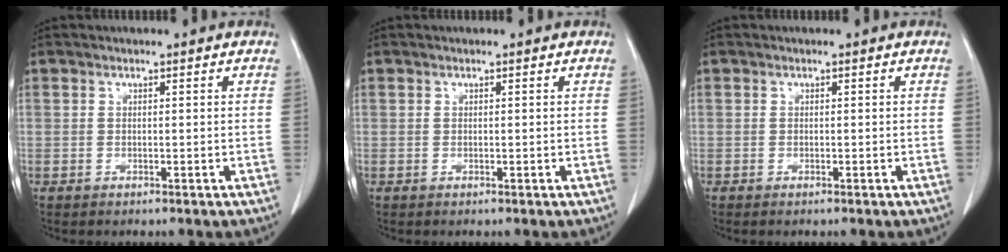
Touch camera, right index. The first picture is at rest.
{"total": 0.0}
{"total": 0.6, "force": [-0.3, 0.3, 0.5], "torque": [-0.017, -0.002, -0.003]}